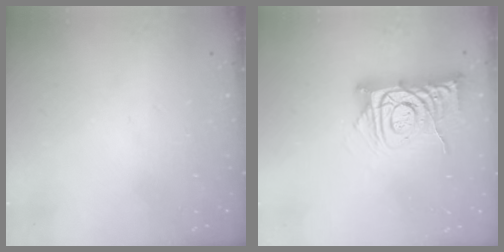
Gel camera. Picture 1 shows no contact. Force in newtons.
{"total": 12.0, "press": 11.9, "slide": 1.2}